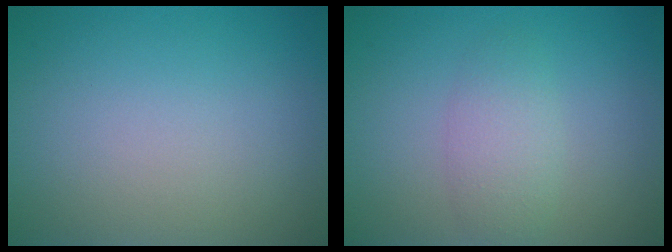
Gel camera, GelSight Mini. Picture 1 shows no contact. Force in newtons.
{"total": 2.5, "press": 2.5, "slide": 0.2}